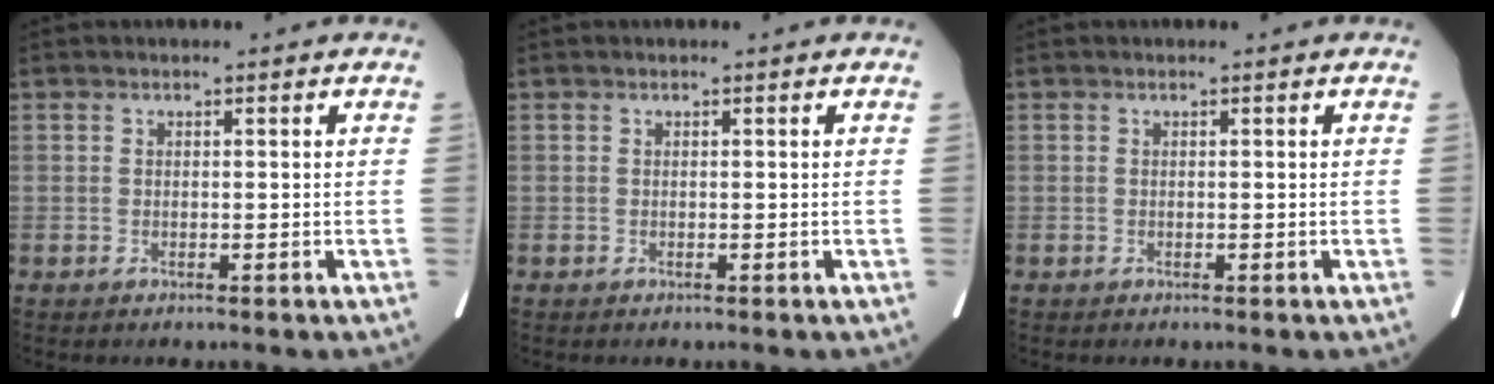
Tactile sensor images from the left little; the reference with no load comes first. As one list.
[{"total": 0.0}, {"total": 0.0}]